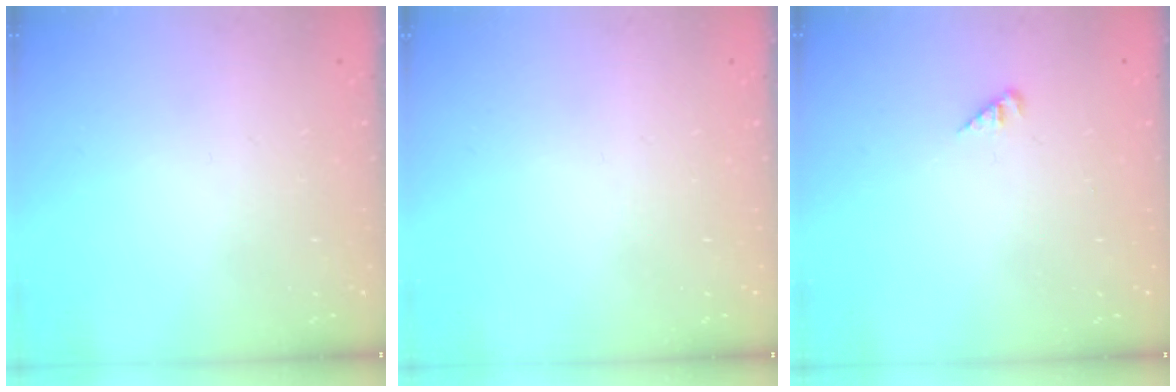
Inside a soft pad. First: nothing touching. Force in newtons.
{"total": 0.0}
{"total": 3.0, "press": 2.9, "slide": 0.3}